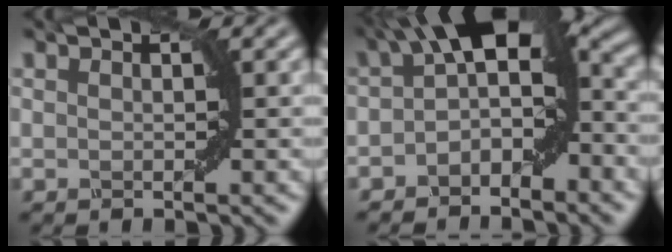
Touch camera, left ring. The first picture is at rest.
{"total": 8.3, "force": [-0.7, 4.0, 7.2], "torque": [-0.105, 0.027, -0.030]}